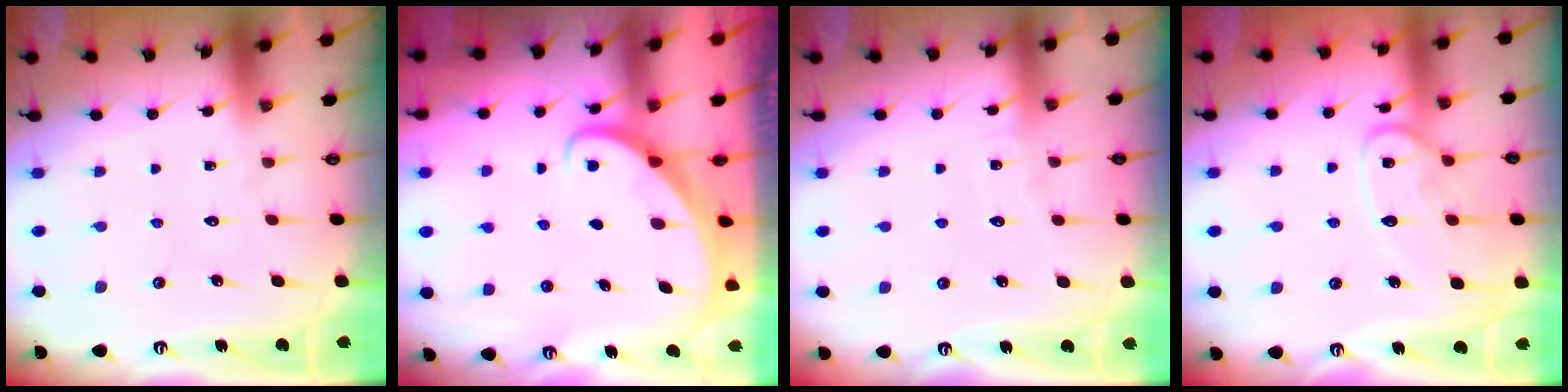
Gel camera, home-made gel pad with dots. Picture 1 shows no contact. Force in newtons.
{"total": 2.4, "press": 2.4, "slide": 0.2}
{"total": 3.5, "press": 3.5, "slide": 0.4}
{"total": 12.9, "press": 12.8, "slide": 1.1}